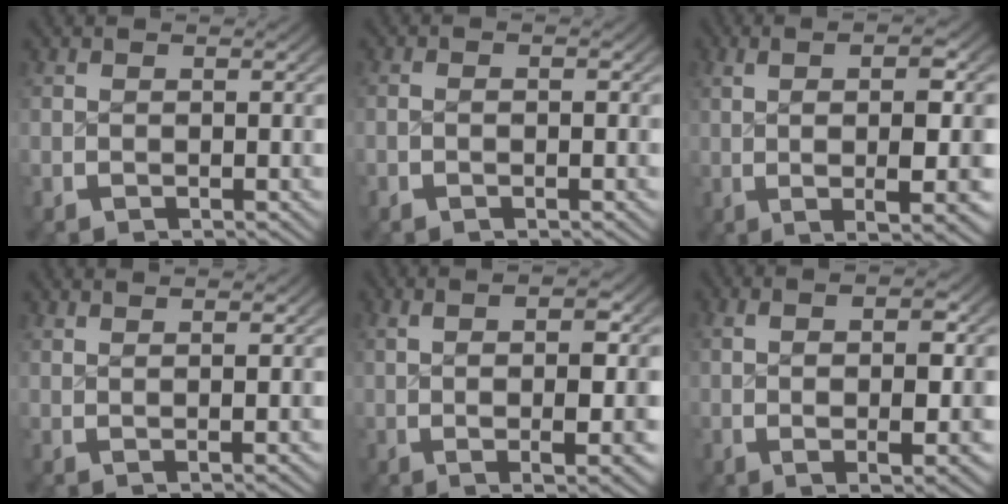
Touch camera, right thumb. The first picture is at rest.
{"total": 0.9, "force": [-0.4, 0.3, 0.8], "torque": [-0.014, 0.001, -0.009]}
{"total": 9.4, "force": [0.1, 2.8, 9.0], "torque": [-0.126, -0.002, 0.009]}
{"total": 1.9, "force": [1.4, -0.2, 1.2], "torque": [-0.017, 0.001, 0.027]}
{"total": 7.0, "force": [0.1, 1.9, 6.7], "torque": [-0.092, -0.001, 0.007]}
{"total": 5.8, "force": [0.0, 1.8, 5.6], "torque": [-0.078, -0.003, 0.004]}